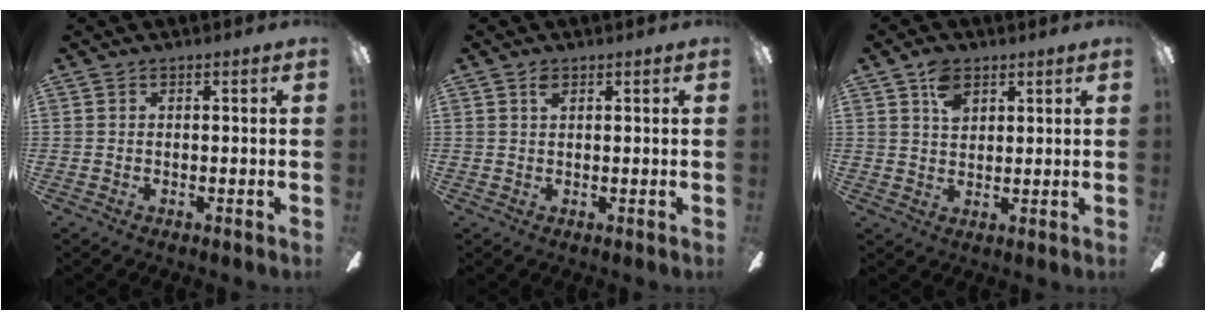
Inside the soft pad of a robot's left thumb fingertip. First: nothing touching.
{"total": 1.5, "force": [0.9, 0.7, 1.0], "torque": [-0.023, 0.003, 0.016]}
{"total": 5.5, "force": [2.9, 3.5, 3.0], "torque": [-0.052, 0.000, 0.052]}